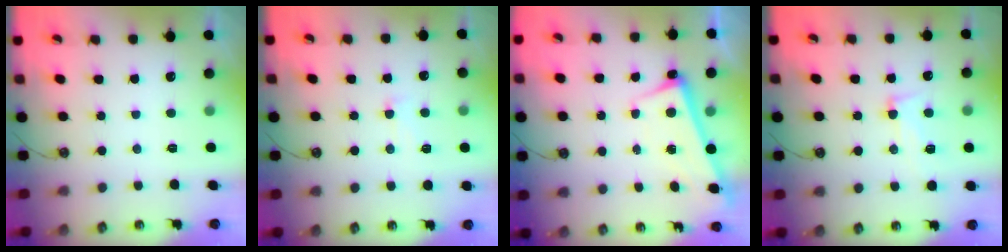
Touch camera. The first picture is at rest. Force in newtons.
{"total": 0.9, "press": 0.6, "slide": 0.7}
{"total": 2.6, "press": 2.5, "slide": 0.7}
{"total": 8.3, "press": 8.2, "slide": 1.6}